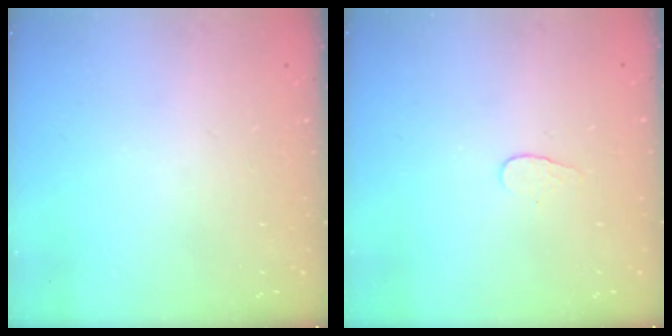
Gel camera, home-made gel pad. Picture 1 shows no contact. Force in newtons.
{"total": 3.9, "press": 3.9, "slide": 0.4}